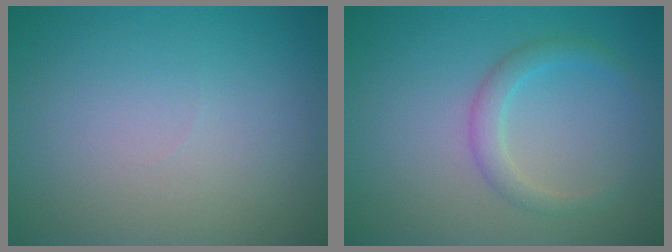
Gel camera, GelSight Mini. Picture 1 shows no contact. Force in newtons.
{"total": 2.0, "press": 2.0, "slide": 0.1}